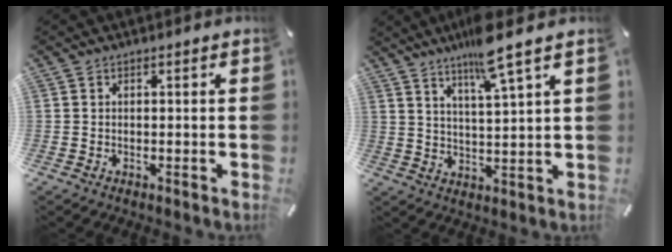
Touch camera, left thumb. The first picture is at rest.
{"total": 9.4, "force": [7.2, 0.4, 6.1], "torque": [-0.114, -0.032, 0.122]}